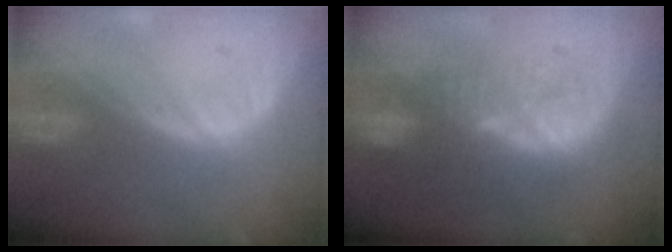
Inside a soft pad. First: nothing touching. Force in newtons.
{"total": 9.6, "press": 9.2, "slide": 2.8}